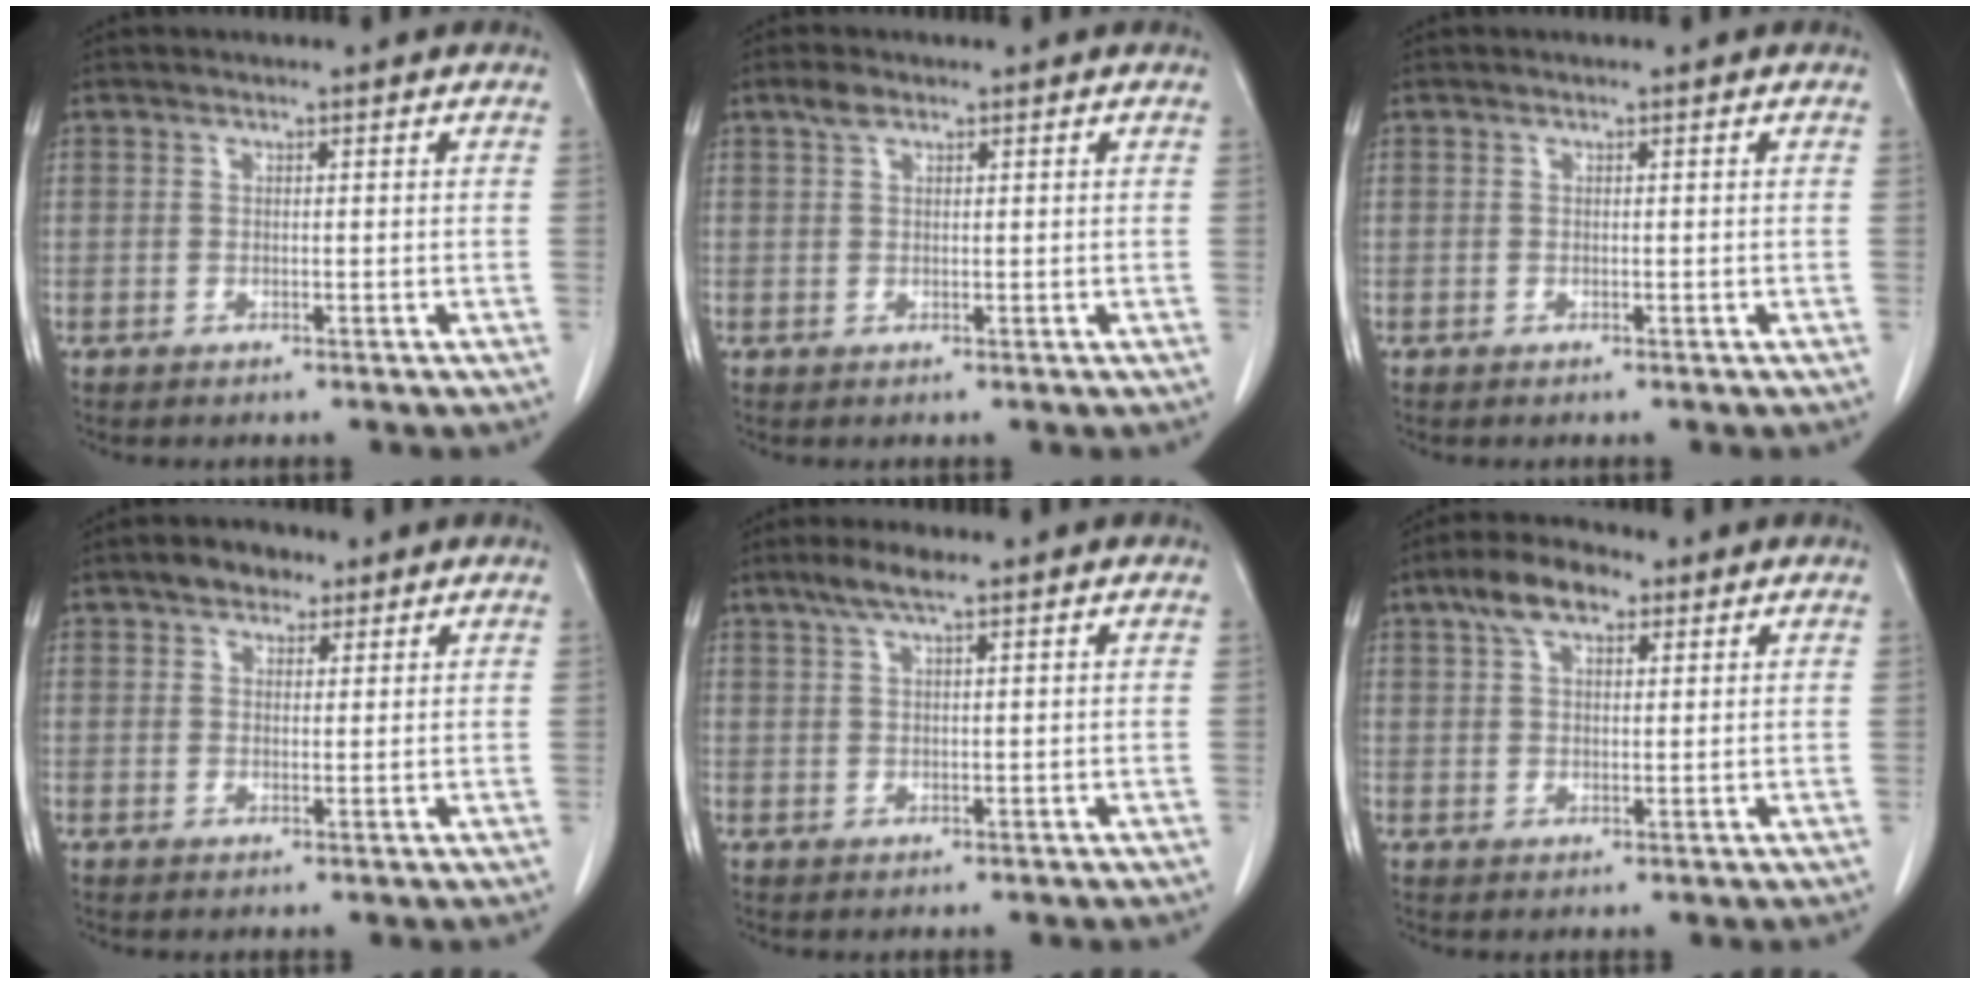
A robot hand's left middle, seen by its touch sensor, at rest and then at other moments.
{"total": 1.8, "force": [1.2, 0.8, 1.0], "torque": [-0.023, 0.009, 0.022]}
{"total": 0.0}
{"total": 3.9, "force": [2.6, 2.3, 1.8], "torque": [-0.029, 0.013, 0.042]}
{"total": 3.5, "force": [2.4, 0.3, 2.5], "torque": [-0.056, 0.009, 0.047]}
{"total": 6.6, "force": [3.9, 2.9, 4.5], "torque": [-0.087, 0.023, 0.067]}